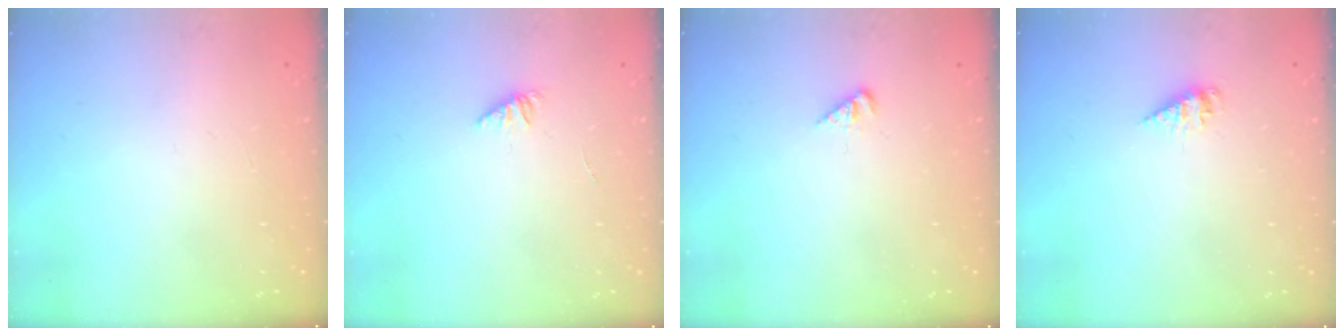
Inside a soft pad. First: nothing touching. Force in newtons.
{"total": 1.2, "press": 1.1, "slide": 0.3}
{"total": 1.5, "press": 1.5, "slide": 0.3}
{"total": 2.1, "press": 2.1, "slide": 0.2}